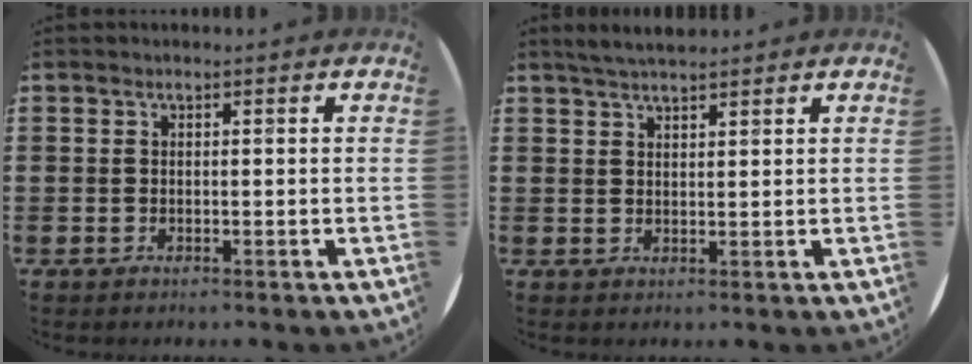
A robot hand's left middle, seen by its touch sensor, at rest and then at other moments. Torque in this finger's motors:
{"motor_torque": [0.38, -0.33, 0.02, 0.01]}